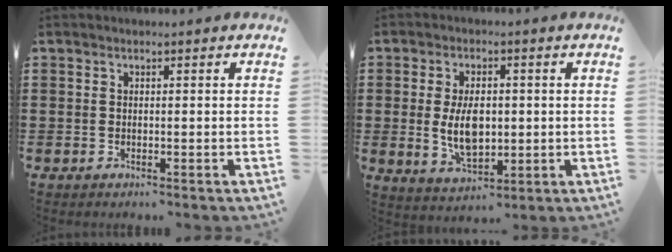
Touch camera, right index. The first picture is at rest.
{"total": 7.3, "force": [0.1, 4.0, 6.1], "torque": [-0.112, -0.002, -0.002]}